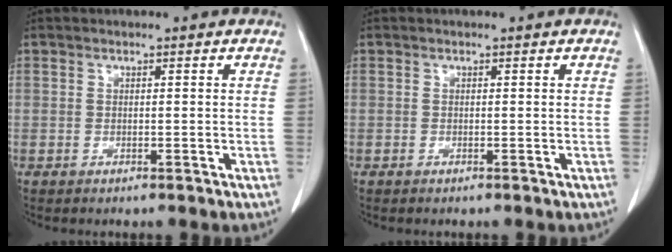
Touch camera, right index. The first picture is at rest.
{"total": 0.0}